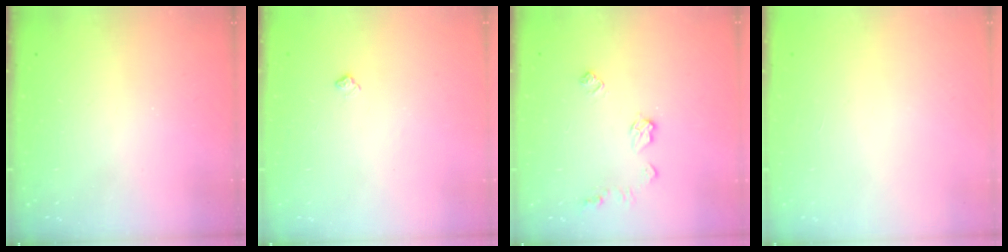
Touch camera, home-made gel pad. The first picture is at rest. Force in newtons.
{"total": 5.0, "press": 5.0, "slide": 0.8}
{"total": 7.8, "press": 7.8, "slide": 0.5}
{"total": 0.0}